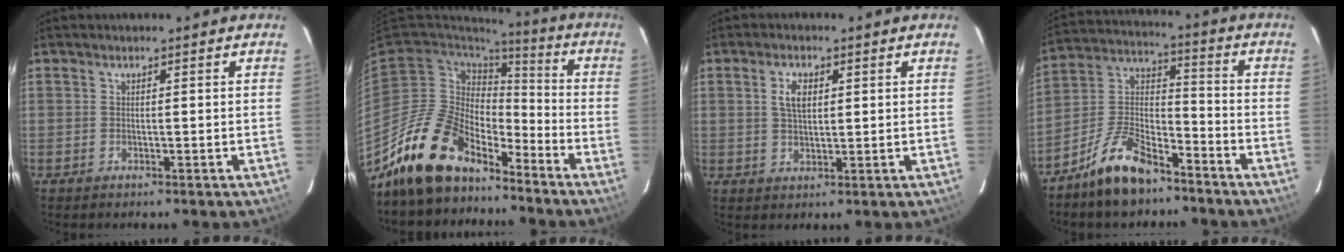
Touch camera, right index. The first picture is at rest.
{"total": 16.2, "force": [-13.1, 7.1, 6.3], "torque": [-0.131, 0.008, -0.231]}
{"total": 4.2, "force": [1.4, 2.2, 3.2], "torque": [-0.060, 0.006, 0.028]}
{"total": 12.5, "force": [-8.7, 5.2, 7.4], "torque": [-0.158, 0.027, -0.162]}